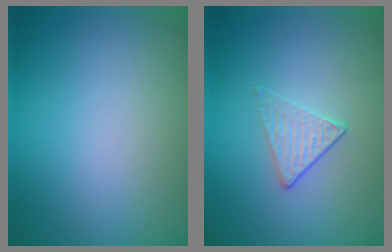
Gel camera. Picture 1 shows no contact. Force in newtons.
{"total": 1.4, "press": 1.1, "slide": 0.9}